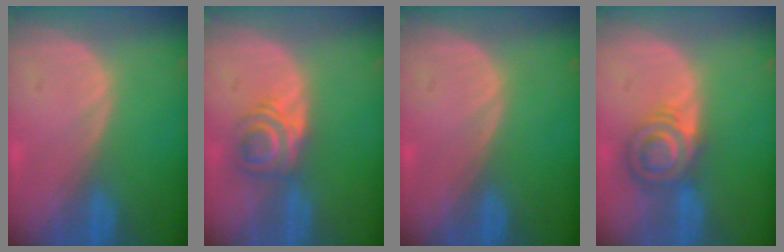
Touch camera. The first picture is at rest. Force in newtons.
{"total": 5.9, "press": 4.8, "slide": 3.4}
{"total": 0.0}
{"total": 6.3, "press": 6.1, "slide": 1.4}